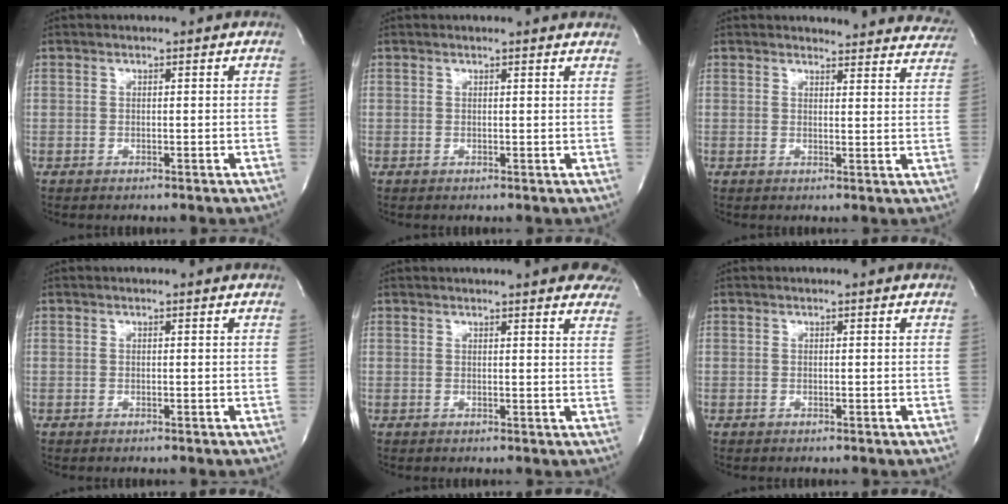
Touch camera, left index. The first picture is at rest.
{"total": 5.2, "force": [5.0, 0.5, 1.3], "torque": [-0.017, 0.004, 0.038]}
{"total": 13.9, "force": [13.6, 2.4, 1.9], "torque": [0.006, -0.060, 0.123]}
{"total": 1.2, "force": [1.2, 0.0, 0.2], "torque": [-0.012, 0.003, 0.012]}
{"total": 16.5, "force": [14.9, 2.6, 6.5], "torque": [-0.086, -0.016, 0.161]}
{"total": 1.5, "force": [1.5, 0.1, 0.4], "torque": [-0.015, 0.009, 0.014]}